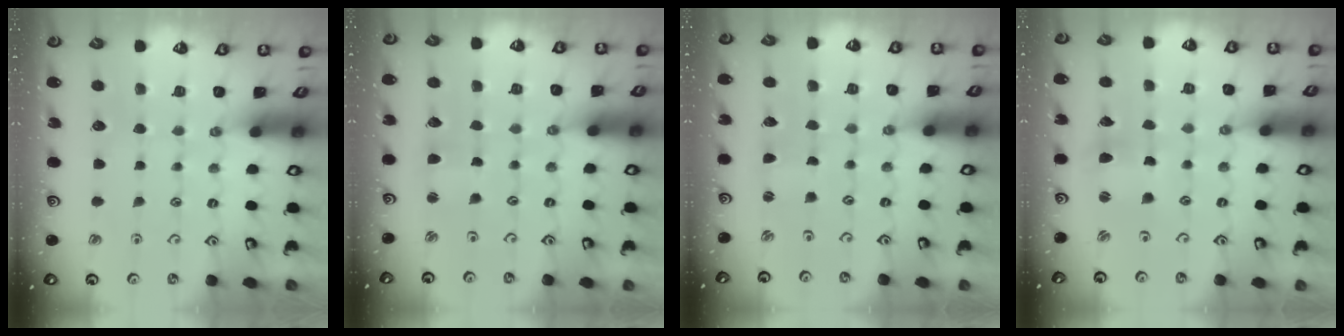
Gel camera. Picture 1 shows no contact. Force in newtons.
{"total": 2.2, "press": 2.2, "slide": 0.3}
{"total": 0.0}
{"total": 3.6, "press": 3.6, "slide": 0.5}